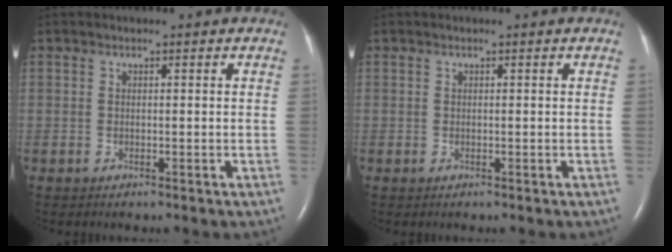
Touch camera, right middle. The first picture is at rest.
{"total": 0.0}